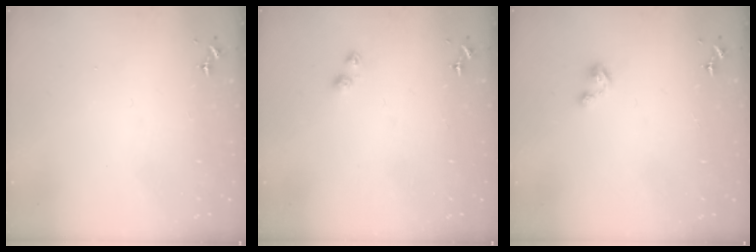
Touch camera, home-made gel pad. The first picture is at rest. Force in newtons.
{"total": 3.7, "press": 3.7, "slide": 0.5}
{"total": 5.3, "press": 5.3, "slide": 0.5}